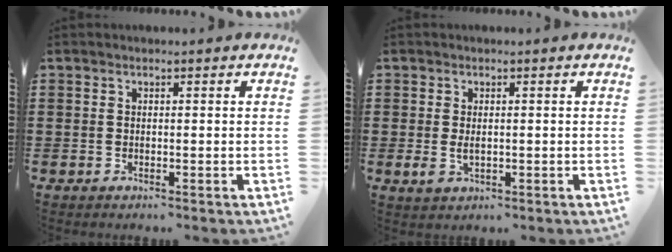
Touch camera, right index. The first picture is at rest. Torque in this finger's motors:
{"motor_torque": [1.48, 0.66, 0.21, 0.06]}